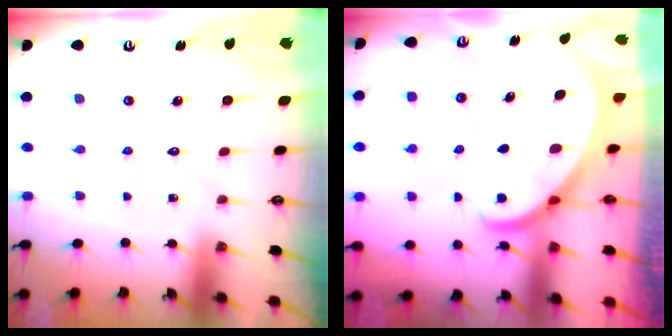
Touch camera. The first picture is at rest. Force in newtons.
{"total": 2.4, "press": 2.4, "slide": 0.2}